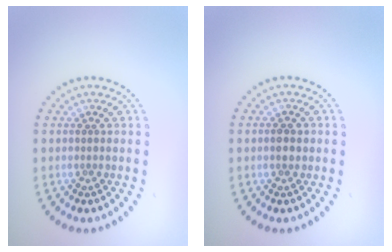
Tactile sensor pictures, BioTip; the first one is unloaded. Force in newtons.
{"total": 1.4, "press": 1.4, "slide": 0.1}